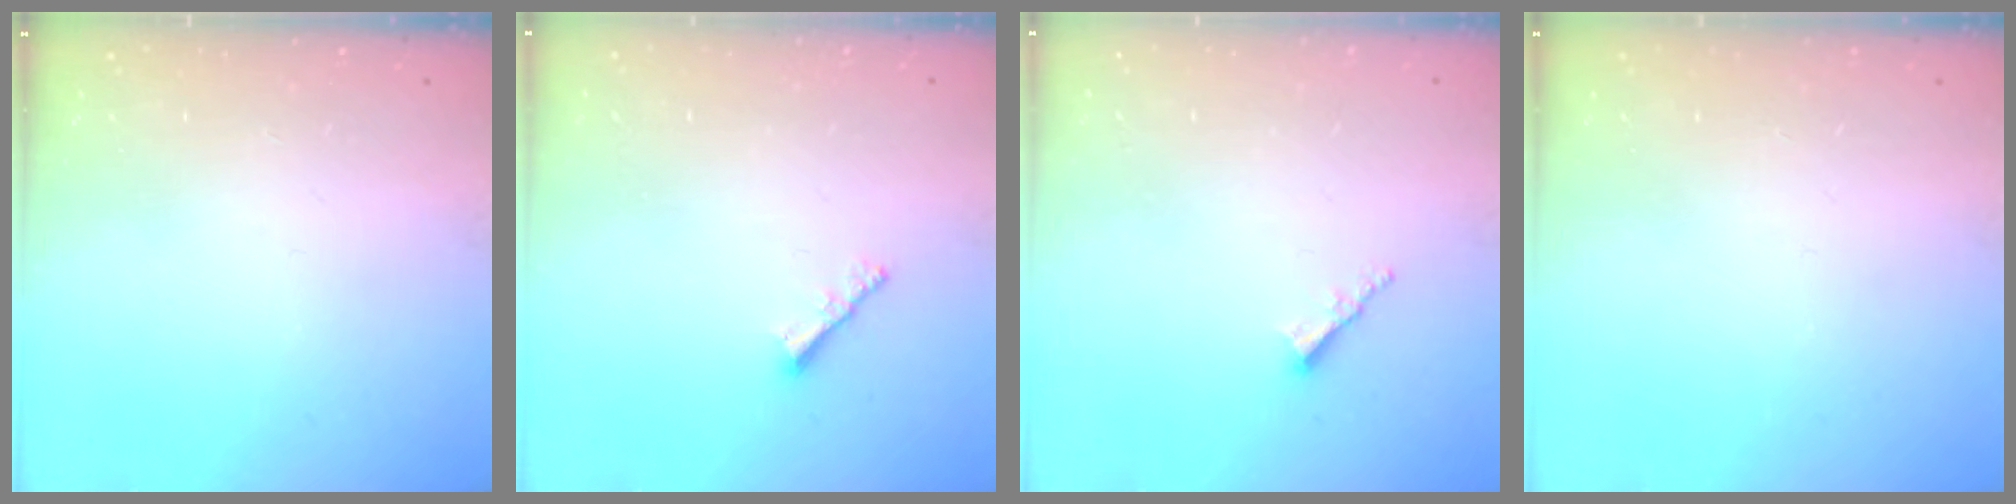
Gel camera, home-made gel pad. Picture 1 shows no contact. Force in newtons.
{"total": 2.0, "press": 2.0, "slide": 0.5}
{"total": 2.0, "press": 2.0, "slide": 0.5}
{"total": 0.0}